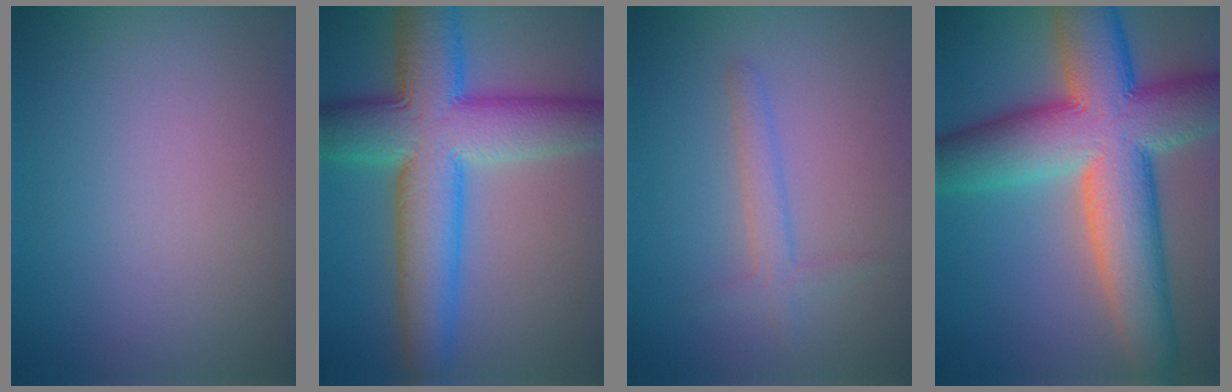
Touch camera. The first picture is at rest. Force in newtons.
{"total": 10.9, "press": 10.9, "slide": 0.2}
{"total": 1.8, "press": 1.8, "slide": 0.1}
{"total": 13.7, "press": 13.7, "slide": 0.6}